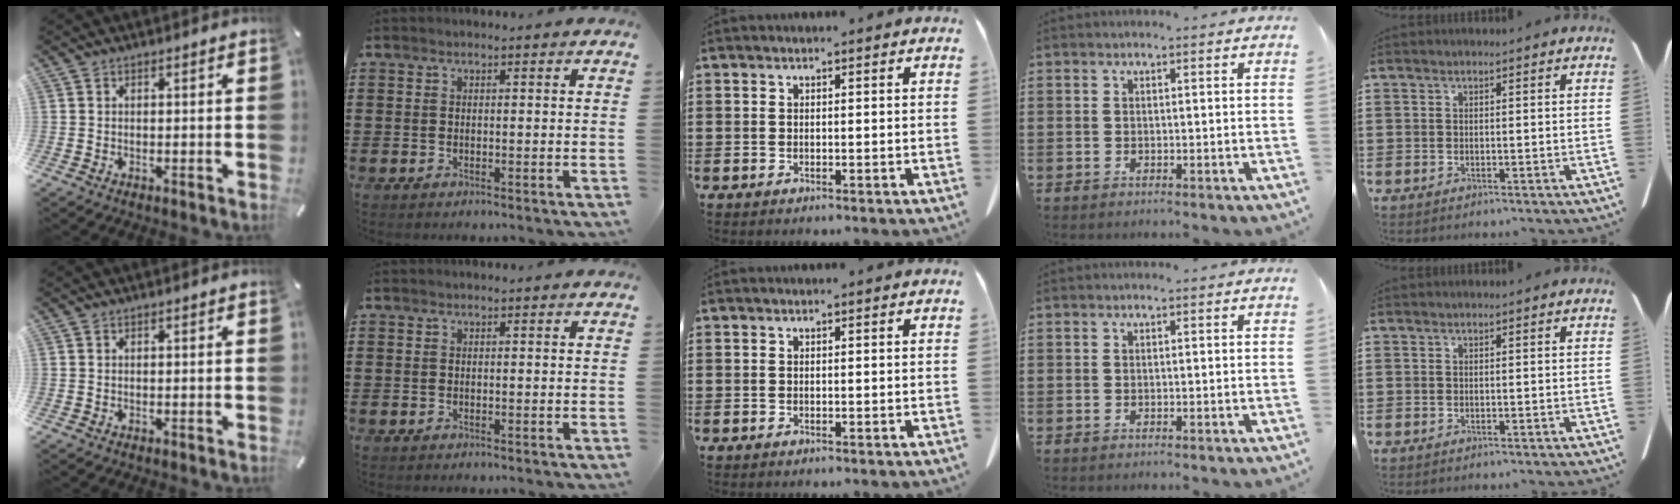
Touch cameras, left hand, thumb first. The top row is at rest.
{}